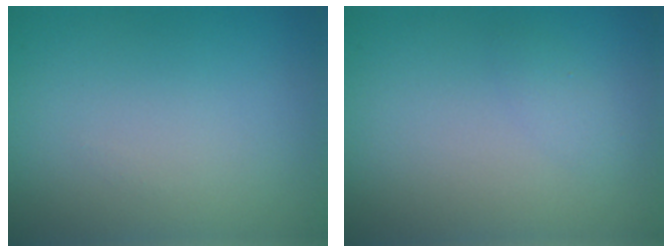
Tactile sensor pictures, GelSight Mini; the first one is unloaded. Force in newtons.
{"total": 0.9, "press": 0.9, "slide": 0.2}